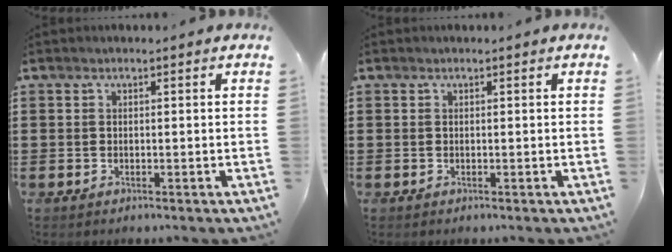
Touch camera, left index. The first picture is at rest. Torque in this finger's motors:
{"motor_torque": [0.00, 0.00, 0.00, 0.00]}